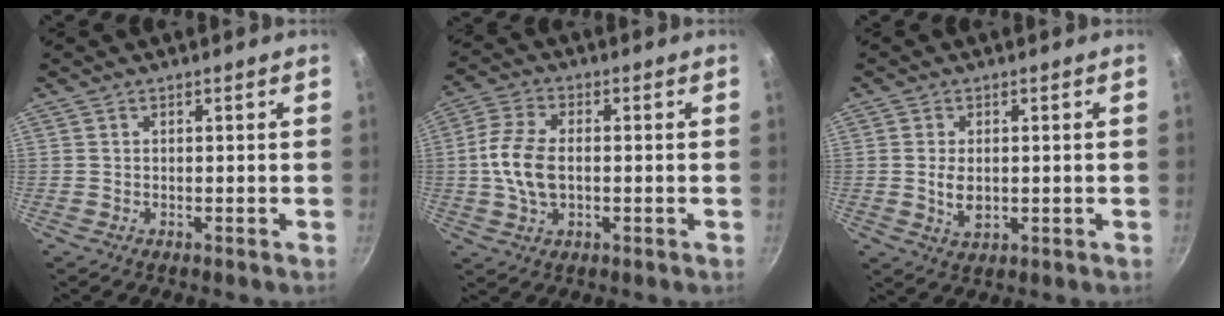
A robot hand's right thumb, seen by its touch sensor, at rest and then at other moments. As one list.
[{"total": 9.1, "force": [-0.4, 5.4, 7.2], "torque": [-0.145, 0.017, -0.013]}, {"total": 4.6, "force": [0.0, 2.8, 3.6], "torque": [-0.066, -0.005, 0.004]}]